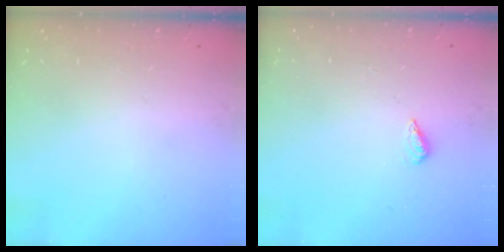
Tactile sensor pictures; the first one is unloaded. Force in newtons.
{"total": 2.3, "press": 2.2, "slide": 0.8}